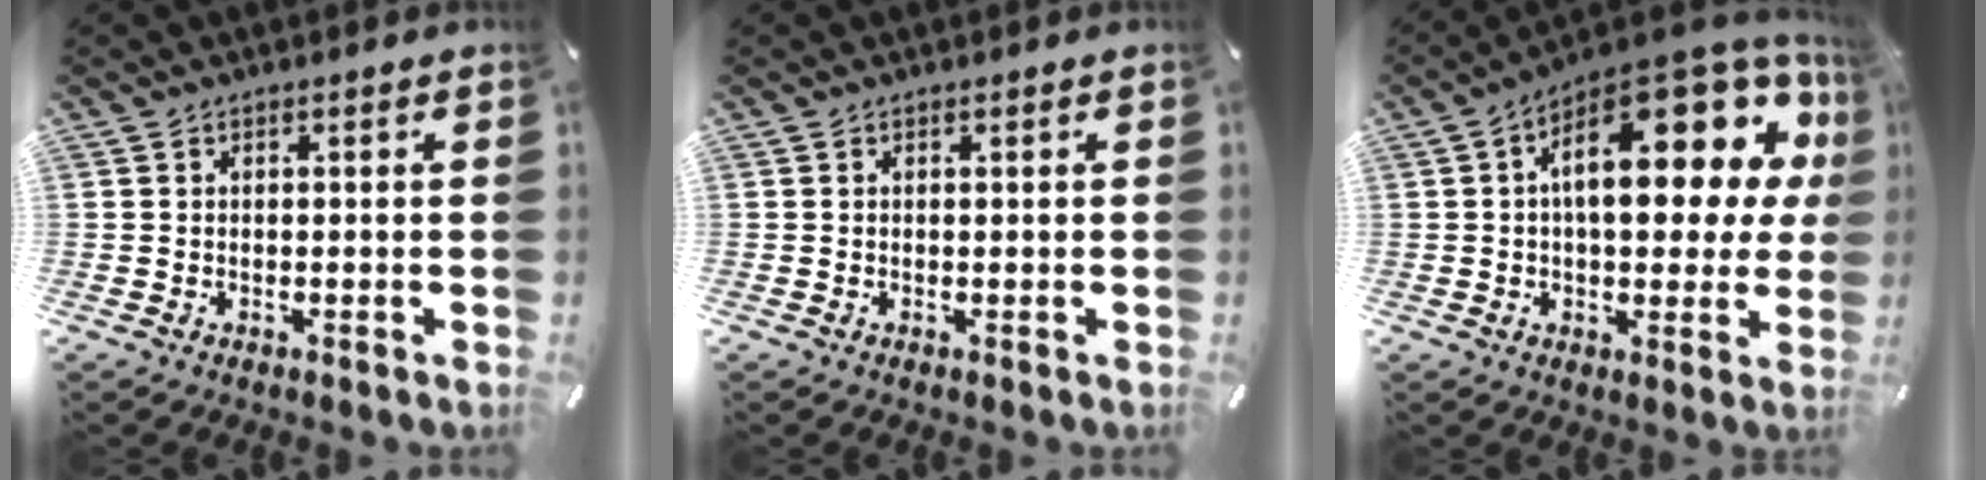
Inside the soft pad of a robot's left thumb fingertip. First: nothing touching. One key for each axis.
{"total": 0.0}
{"total": 22.3, "fx": 7.8, "fy": 10.4, "fz": 18.0, "tx": -0.246, "ty": -0.059, "tz": 0.130}